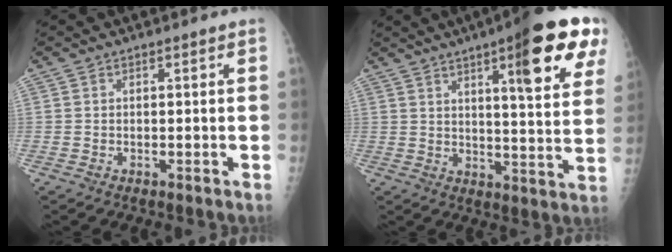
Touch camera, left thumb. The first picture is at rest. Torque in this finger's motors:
{"motor_torque": [3.08, 1.96, 2.05, -0.72, 0.62]}